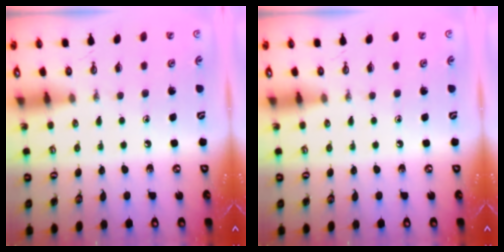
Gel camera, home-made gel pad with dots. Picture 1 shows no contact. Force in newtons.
{"total": 0.0}